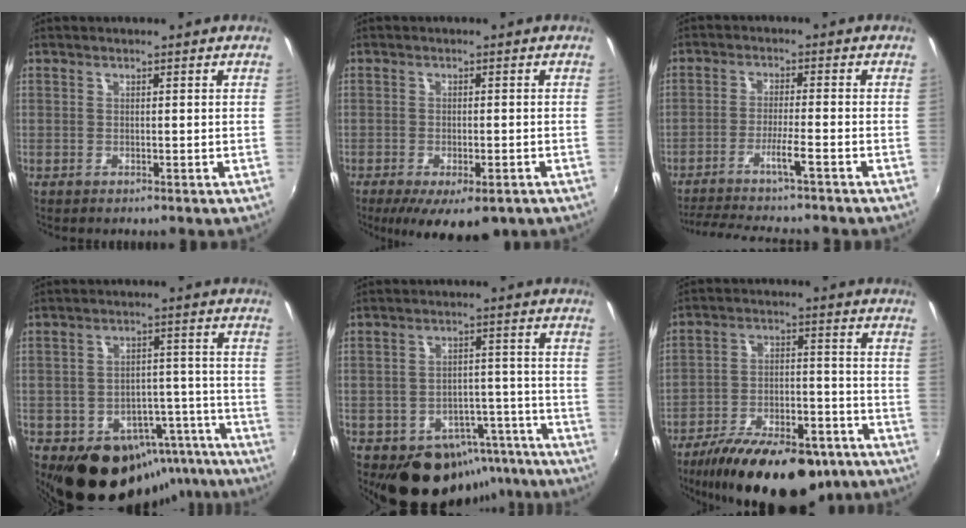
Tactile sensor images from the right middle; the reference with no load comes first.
{"total": 10.4, "force": [-6.5, 4.0, 7.0], "torque": [-0.135, -0.035, -0.093]}
{"total": 10.9, "force": [-9.6, -1.0, 5.2], "torque": [-0.106, -0.010, -0.156]}
{"total": 18.8, "force": [-13.2, 11.6, 6.6], "torque": [-0.113, 0.048, -0.145]}
{"total": 14.2, "force": [-9.9, 9.0, 4.8], "torque": [-0.082, 0.035, -0.102]}
{"total": 23.4, "force": [-17.4, 9.0, 12.8], "torque": [-0.229, -0.018, -0.249]}